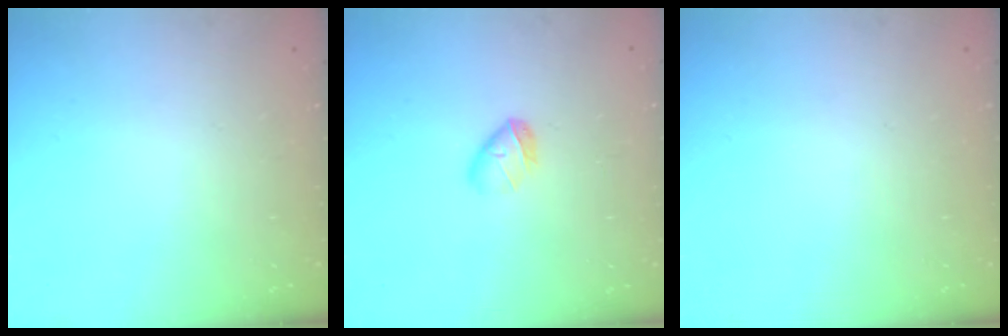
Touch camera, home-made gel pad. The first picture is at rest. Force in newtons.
{"total": 5.5, "press": 5.5, "slide": 0.8}
{"total": 0.0}